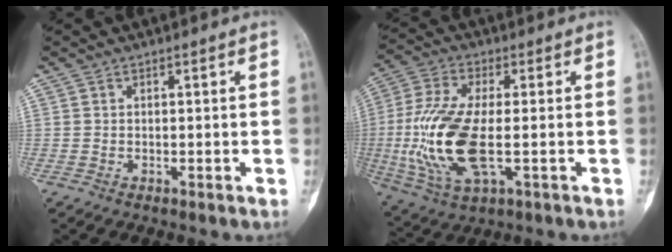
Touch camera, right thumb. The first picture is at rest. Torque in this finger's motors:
{"motor_torque": [2.29, 1.69, 1.32, -1.45, 0.49]}